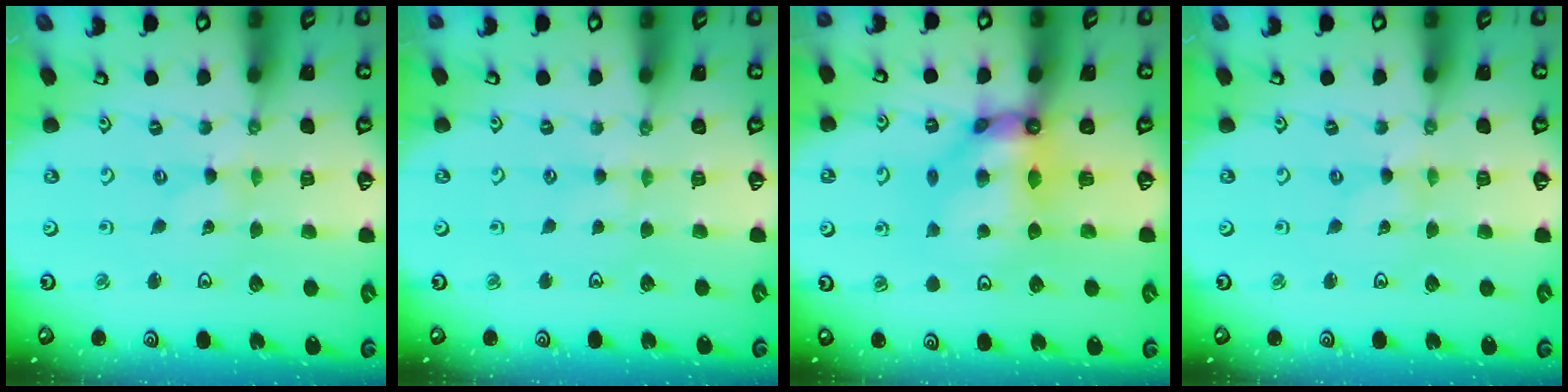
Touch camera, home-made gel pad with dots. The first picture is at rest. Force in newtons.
{"total": 2.1, "press": 2.1, "slide": 0.3}
{"total": 10.3, "press": 10.2, "slide": 1.3}
{"total": 0.0}